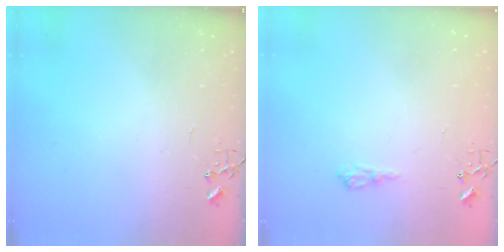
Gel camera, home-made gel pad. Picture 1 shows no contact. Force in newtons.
{"total": 7.1, "press": 7.1, "slide": 0.9}